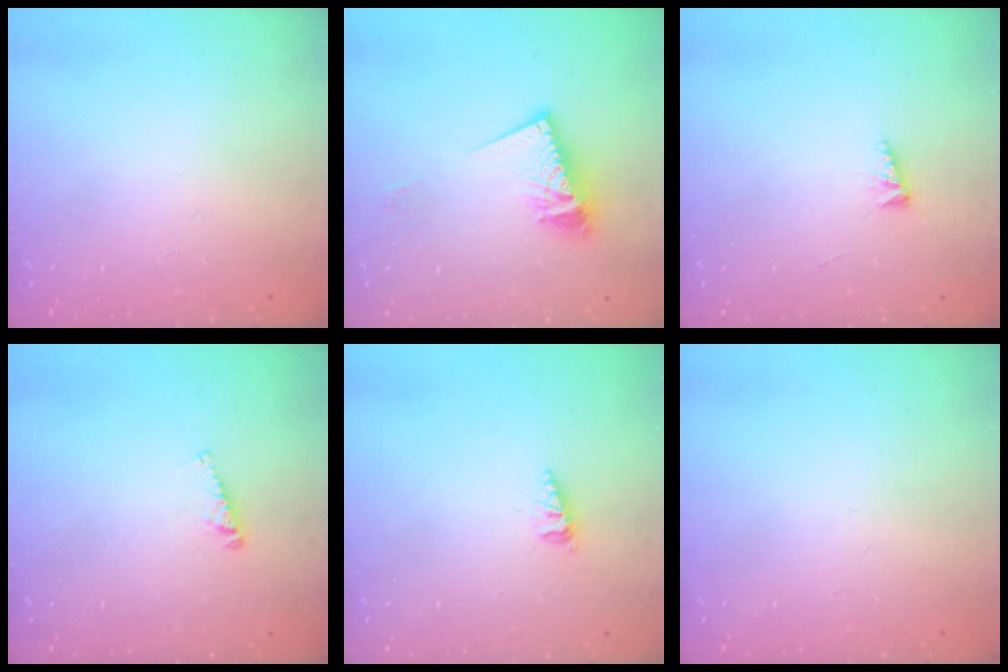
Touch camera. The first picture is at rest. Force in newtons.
{"total": 11.7, "press": 11.7, "slide": 1.3}
{"total": 2.7, "press": 2.7, "slide": 0.6}
{"total": 3.6, "press": 3.5, "slide": 0.4}
{"total": 2.2, "press": 2.2, "slide": 0.4}
{"total": 0.0}